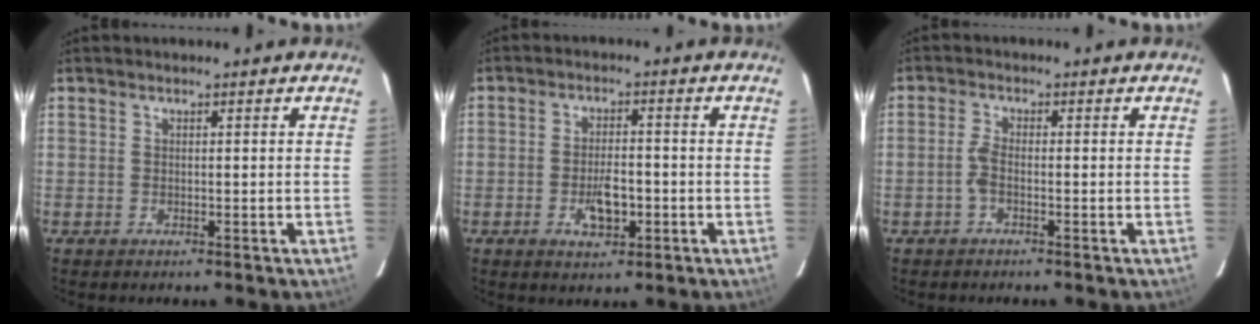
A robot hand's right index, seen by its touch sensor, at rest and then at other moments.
{"total": 5.8, "force": [-2.0, 2.6, 4.8], "torque": [-0.094, -0.002, -0.028]}
{"total": 2.2, "force": [-1.0, 0.6, 1.9], "torque": [-0.048, 0.004, -0.024]}